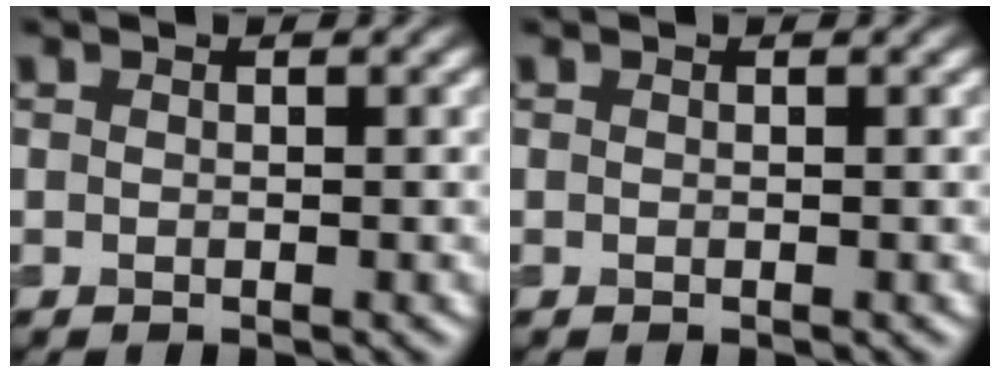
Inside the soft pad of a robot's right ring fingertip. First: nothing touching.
{"total": 0.0}